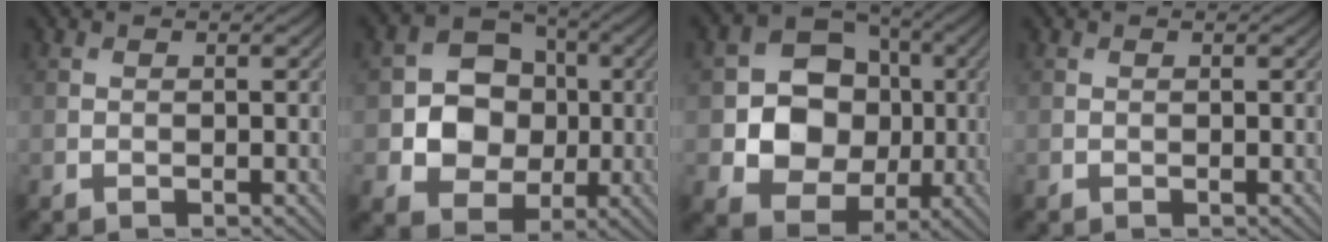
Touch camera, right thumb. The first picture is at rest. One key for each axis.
{"total": 8.7, "fx": -0.3, "fy": 7.5, "fz": 4.5, "tx": -0.085, "ty": 0.001, "tz": -0.021}
{"total": 10.8, "fx": -0.3, "fy": 9.1, "fz": 5.7, "tx": -0.103, "ty": 0.000, "tz": -0.017}
{"total": 0.0}